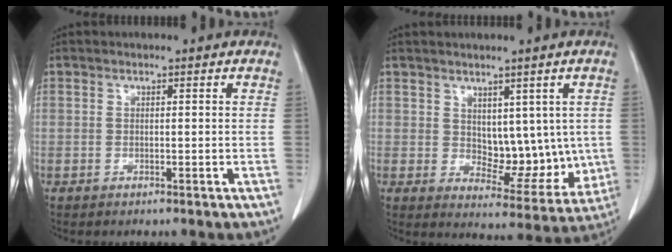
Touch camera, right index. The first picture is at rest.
{"total": 10.8, "force": [1.9, 6.4, 8.6], "torque": [-0.095, -0.002, 0.047]}